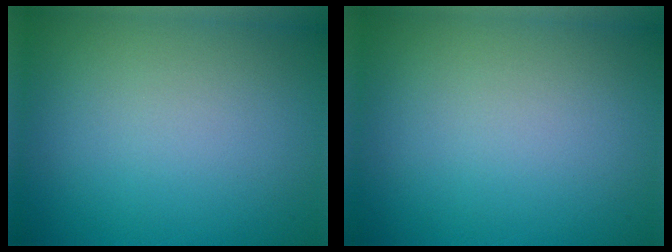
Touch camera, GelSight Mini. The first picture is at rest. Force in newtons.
{"total": 0.0}